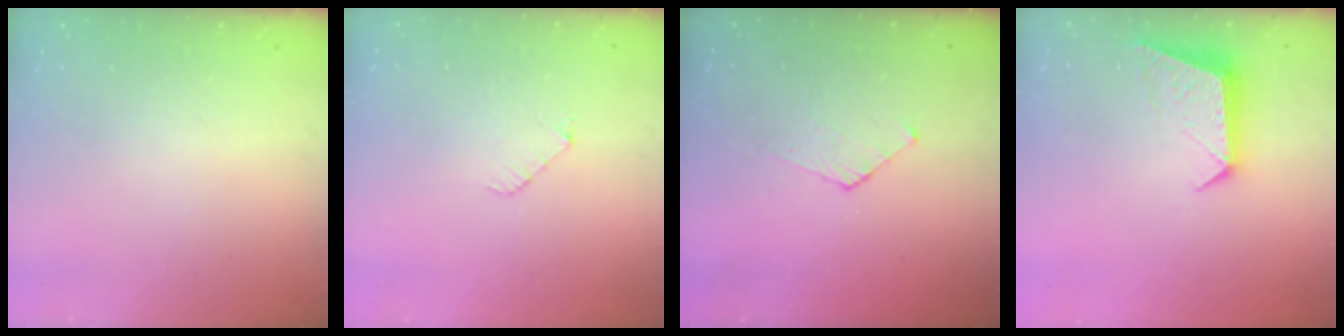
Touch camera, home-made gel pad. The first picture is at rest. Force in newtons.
{"total": 4.8, "press": 4.8, "slide": 0.3}
{"total": 6.3, "press": 6.2, "slide": 0.5}
{"total": 9.9, "press": 9.9, "slide": 0.5}